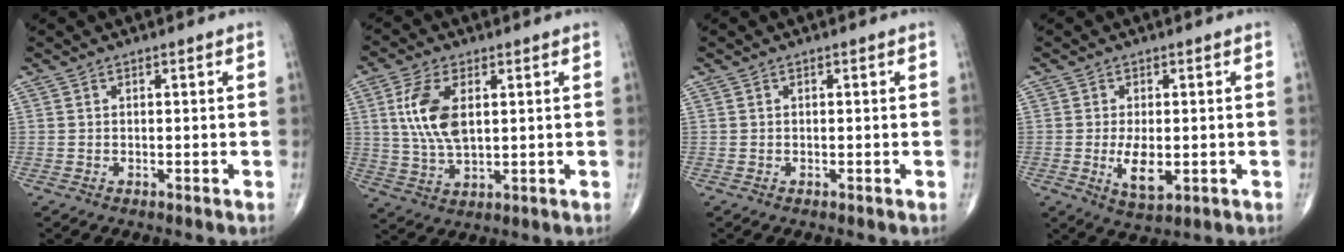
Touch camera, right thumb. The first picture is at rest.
{"total": 10.3, "force": [2.4, 5.3, 8.6], "torque": [-0.177, -0.008, 0.050]}
{"total": 0.0}
{"total": 6.1, "force": [-1.0, 2.9, 5.2], "torque": [-0.090, -0.012, -0.011]}